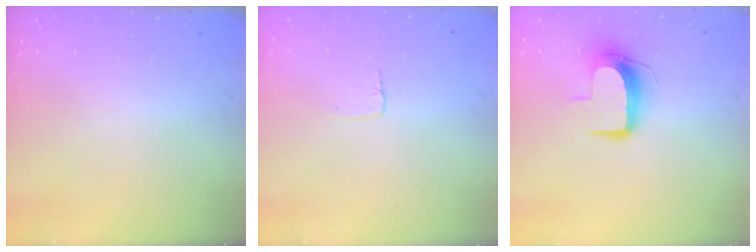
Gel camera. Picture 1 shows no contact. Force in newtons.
{"total": 2.6, "press": 2.6, "slide": 0.1}
{"total": 9.7, "press": 9.7, "slide": 0.4}